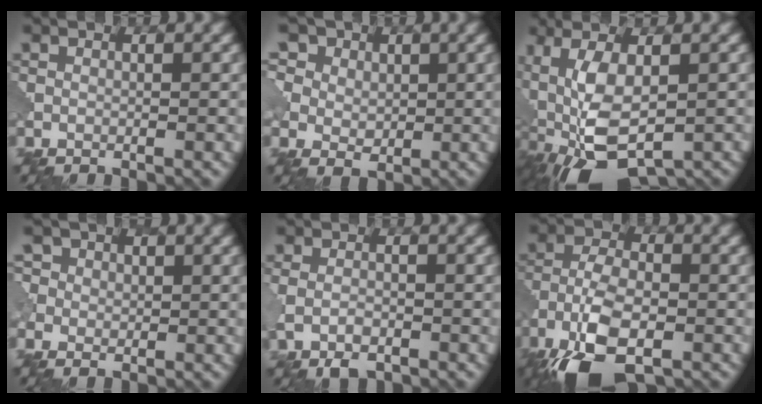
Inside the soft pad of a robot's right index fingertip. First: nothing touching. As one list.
[{"total": 11.1, "force": [5.0, 8.3, 5.5], "torque": [-0.117, 0.030, 0.065]}, {"total": 11.3, "force": [-1.1, 5.2, 10.0], "torque": [-0.196, 0.000, -0.011]}, {"total": 4.3, "force": [1.3, 3.6, 1.9], "torque": [-0.042, 0.020, 0.006]}, {"total": 2.6, "force": [-1.1, 1.6, 1.8], "torque": [-0.042, -0.010, -0.019]}, {"total": 9.7, "force": [-5.6, 4.3, 6.6], "torque": [-0.140, -0.012, -0.108]}]